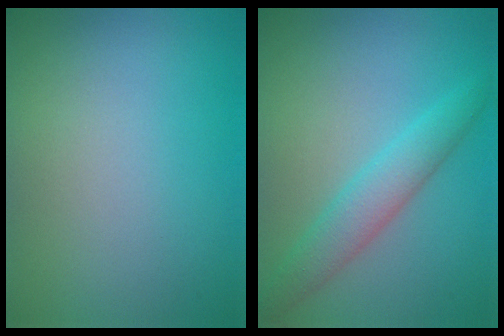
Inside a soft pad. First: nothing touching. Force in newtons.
{"total": 3.4, "press": 3.4, "slide": 0.2}